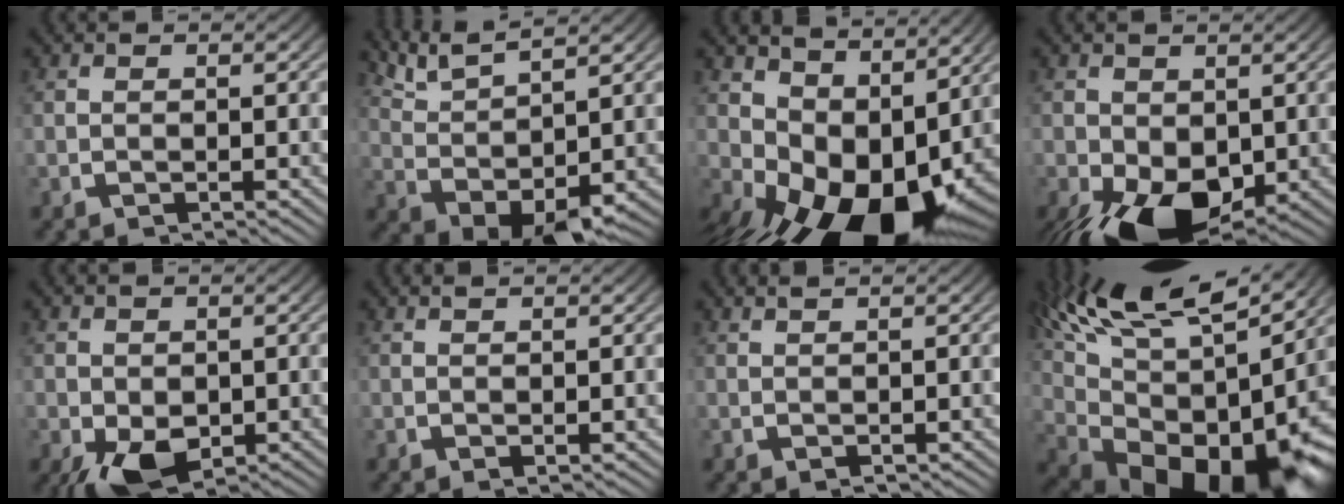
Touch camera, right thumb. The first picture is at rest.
{"total": 7.3, "force": [1.5, 4.1, 5.8], "torque": [-0.105, -0.020, 0.045]}
{"total": 13.8, "force": [-2.5, 8.4, 10.7], "torque": [-0.184, -0.065, -0.005]}
{"total": 9.8, "force": [-3.0, 6.2, 6.9], "torque": [-0.148, -0.064, -0.016]}
{"total": 5.9, "force": [-2.1, 3.9, 3.9], "torque": [-0.092, -0.048, -0.010]}
{"total": 0.9, "force": [0.8, 0.0, 0.4], "torque": [-0.001, 0.000, 0.019]}
{"total": 1.2, "force": [1.0, 0.2, 0.6], "torque": [-0.006, 0.000, 0.023]}
{"total": 17.8, "force": [0.3, 9.7, 15.0], "torque": [-0.262, -0.041, 0.031]}